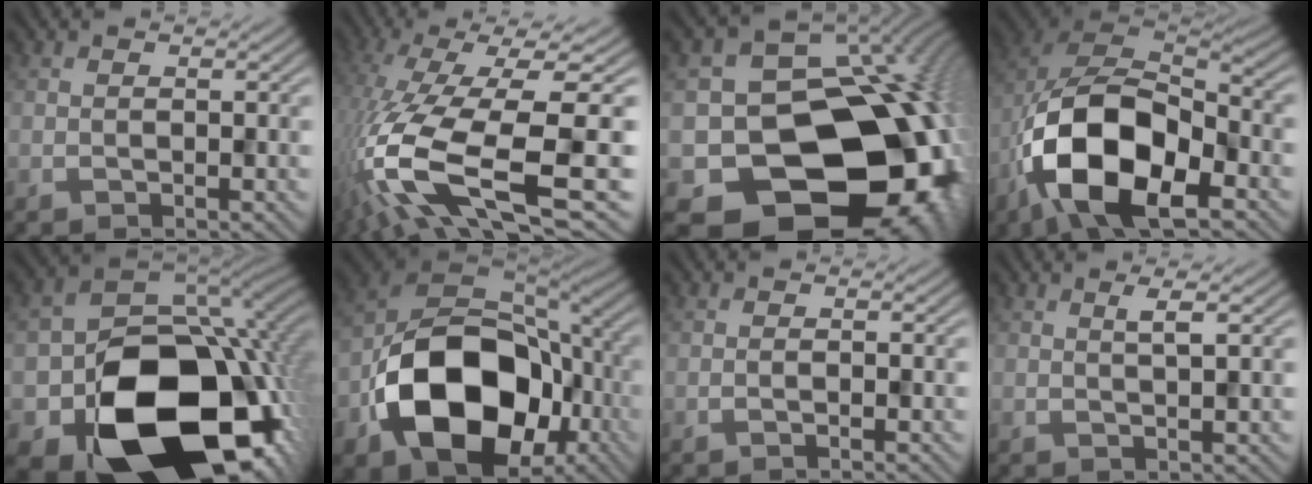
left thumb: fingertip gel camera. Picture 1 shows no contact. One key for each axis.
{"total": 17.3, "fx": -4.8, "fy": 4.6, "fz": 16.0, "tx": -0.348, "ty": -0.015, "tz": -0.072}
{"total": 20.7, "fx": -6.6, "fy": 16.0, "fz": 11.3, "tx": -0.193, "ty": -0.030, "tz": -0.078}
{"total": 15.8, "fx": -6.4, "fy": 8.3, "fz": 11.8, "tx": -0.239, "ty": -0.026, "tz": -0.124}
{"total": 21.2, "fx": -7.9, "fy": 15.0, "fz": 12.8, "tx": -0.236, "ty": -0.062, "tz": -0.105}
{"total": 18.2, "fx": -5.6, "fy": 12.7, "fz": 11.9, "tx": -0.219, "ty": -0.041, "tz": -0.097}
{"total": 0.7, "fx": -0.5, "fy": 0.0, "fz": 0.5, "tx": -0.008, "ty": 0.002, "tz": -0.010}
{"total": 1.7, "fx": 0.9, "fy": 0.0, "fz": 1.4, "tx": -0.027, "ty": 0.003, "tz": 0.014}